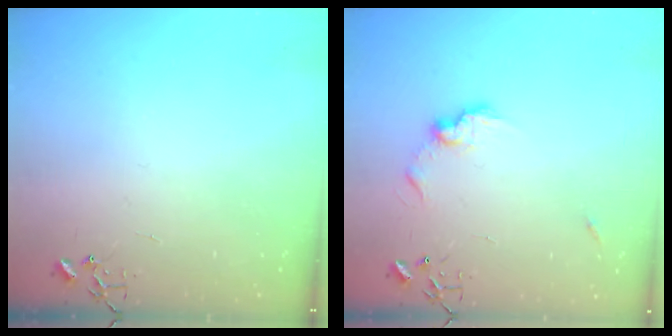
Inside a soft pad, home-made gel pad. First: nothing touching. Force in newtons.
{"total": 8.8, "press": 8.8, "slide": 0.4}